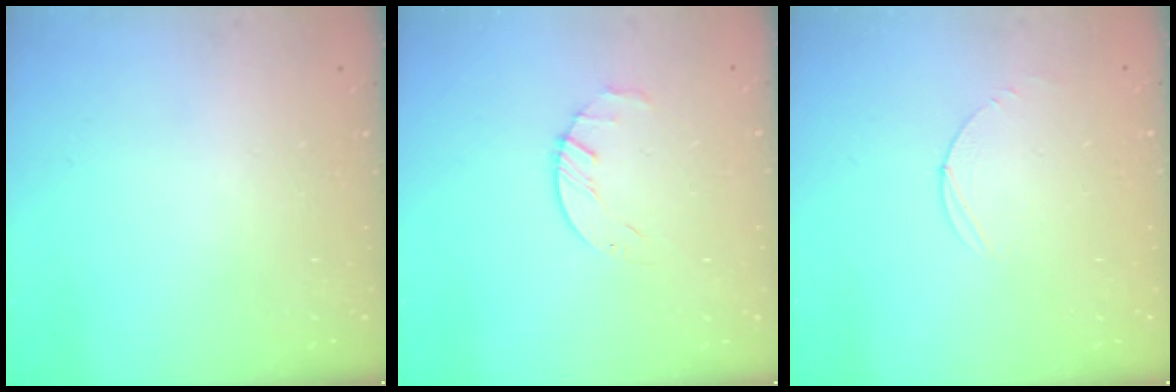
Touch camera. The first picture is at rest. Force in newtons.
{"total": 2.7, "press": 2.6, "slide": 0.3}
{"total": 3.0, "press": 3.0, "slide": 0.3}